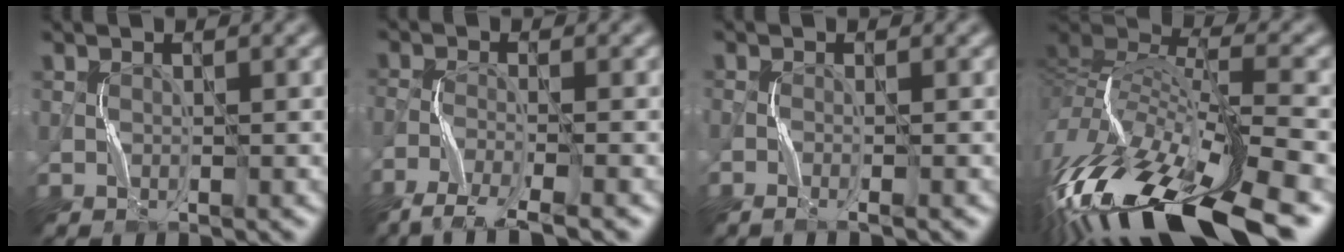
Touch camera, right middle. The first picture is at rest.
{"total": 4.3, "force": [-3.4, 0.7, 2.6], "torque": [-0.050, -0.007, -0.072]}
{"total": 1.2, "force": [-0.8, 0.1, 0.9], "torque": [-0.017, -0.002, -0.018]}
{"total": 15.9, "force": [-7.3, 5.8, 12.9], "torque": [-0.260, 0.008, -0.128]}